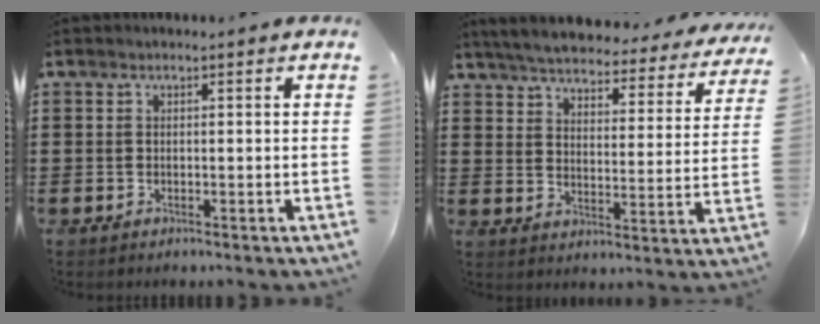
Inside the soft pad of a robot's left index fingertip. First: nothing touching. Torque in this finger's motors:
{"motor_torque": [1.28, -0.86, 1.05, 0.05]}